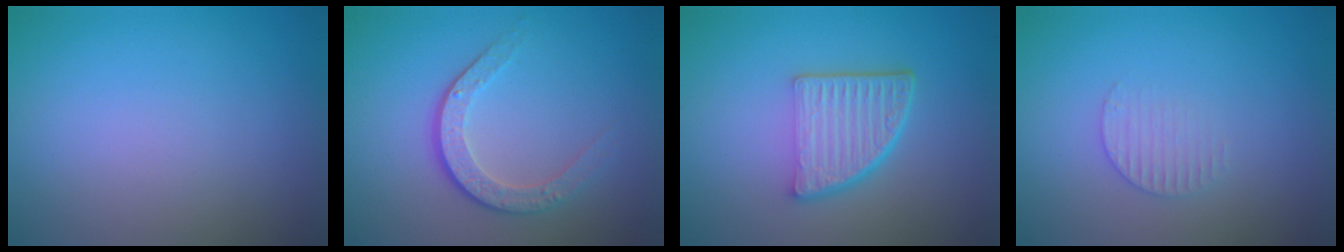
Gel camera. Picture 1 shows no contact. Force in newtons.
{"total": 3.6, "press": 2.5, "slide": 2.6}
{"total": 5.5, "press": 3.8, "slide": 3.9}
{"total": 1.5, "press": 1.5, "slide": 0.4}